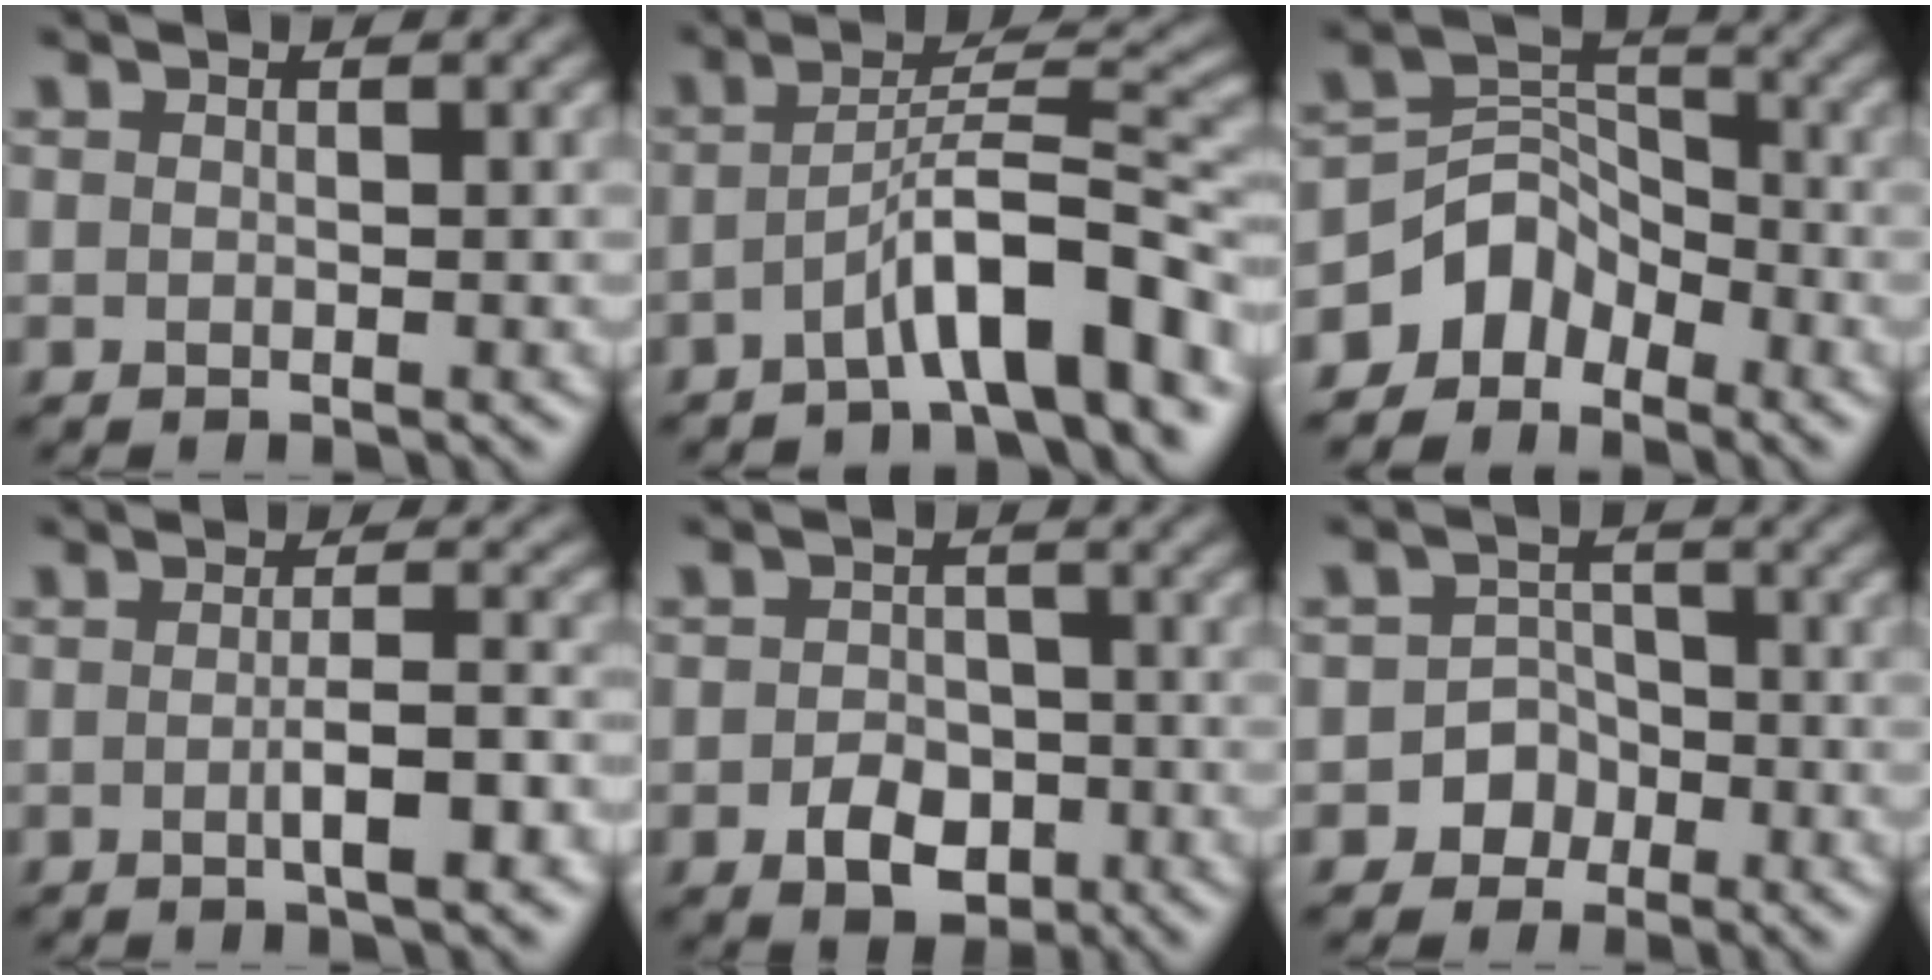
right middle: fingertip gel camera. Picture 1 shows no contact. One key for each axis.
{"total": 7.0, "fx": -3.7, "fy": 1.3, "fz": 5.8, "tx": -0.094, "ty": 0.019, "tz": -0.065}
{"total": 4.4, "fx": -3.2, "fy": 2.8, "fz": 1.1, "tx": -0.010, "ty": 0.007, "tz": -0.068}
{"total": 3.5, "fx": -0.9, "fy": 0.7, "fz": 3.3, "tx": -0.053, "ty": 0.006, "tz": -0.016}
{"total": 3.6, "fx": -1.4, "fy": 2.6, "fz": 2.1, "tx": -0.032, "ty": -0.001, "tz": -0.028}
{"total": 3.3, "fx": -1.7, "fy": 2.8, "fz": 0.3, "tx": 0.035, "ty": 0.009, "tz": -0.043}